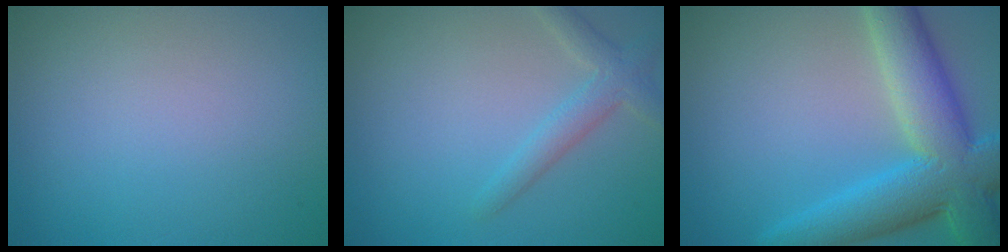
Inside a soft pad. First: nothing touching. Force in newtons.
{"total": 2.5, "press": 2.5, "slide": 0.1}
{"total": 9.5, "press": 9.5, "slide": 0.4}